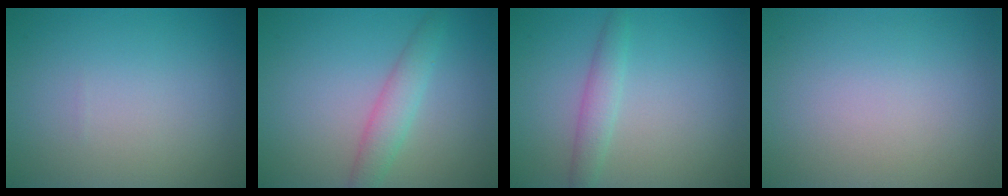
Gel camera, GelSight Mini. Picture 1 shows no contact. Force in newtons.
{"total": 2.7, "press": 2.7, "slide": 0.0}
{"total": 2.0, "press": 2.0, "slide": 0.0}
{"total": 0.0}